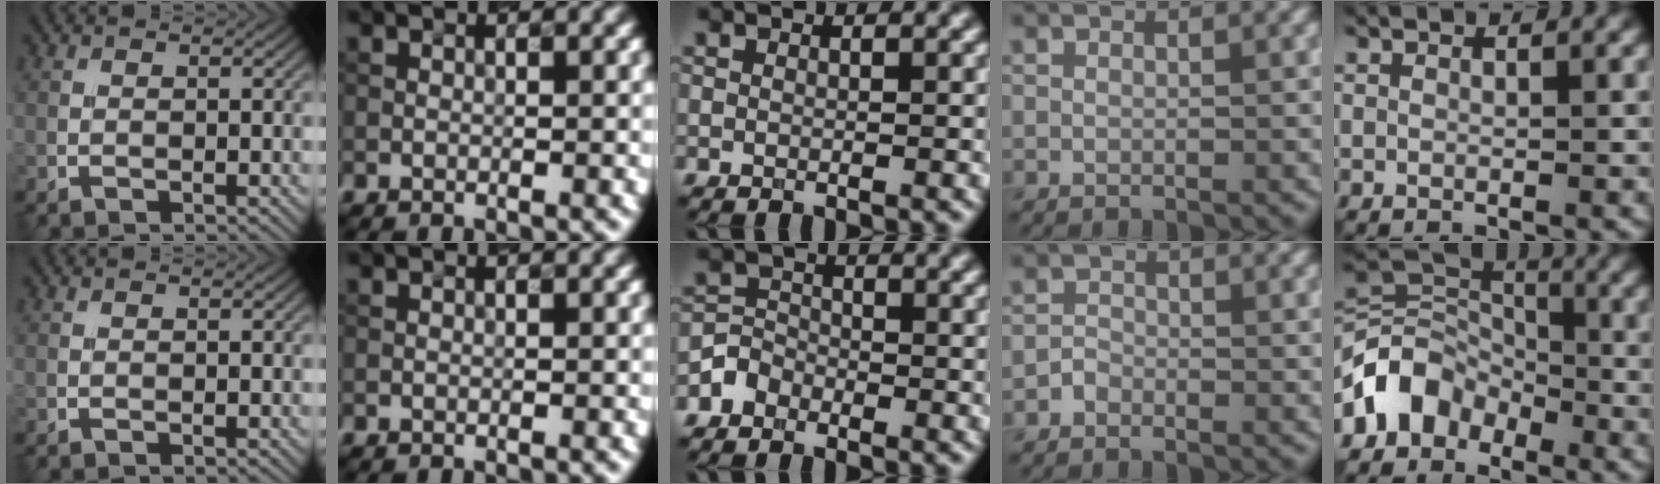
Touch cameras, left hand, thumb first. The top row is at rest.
{"middle": {"total": 1.8, "force": [-1.6, 0.9, -0.3], "torque": [0.003, 0.012, -0.027]}, "ring": {"total": 1.0, "force": [-0.8, 0.6, 0.2], "torque": [-0.001, 0.003, -0.017]}, "little": {"total": 5.3, "force": [-3.2, 3.8, 1.7], "torque": [-0.015, 0.007, -0.073]}}